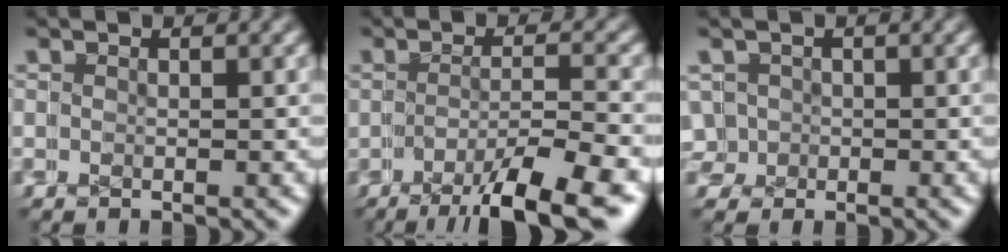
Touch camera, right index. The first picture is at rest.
{"total": 7.8, "force": [-6.3, 1.4, 4.4], "torque": [-0.040, -0.007, -0.084]}
{"total": 4.3, "force": [-0.7, 4.1, 0.9], "torque": [-0.017, 0.002, -0.020]}